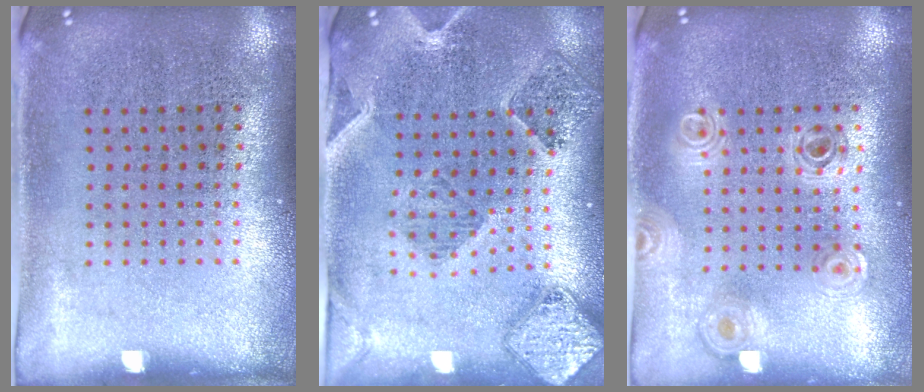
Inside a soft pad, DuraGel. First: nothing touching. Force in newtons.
{"total": 1.6, "press": 1.5, "slide": 0.4}
{"total": 0.8, "press": 0.8, "slide": 0.2}